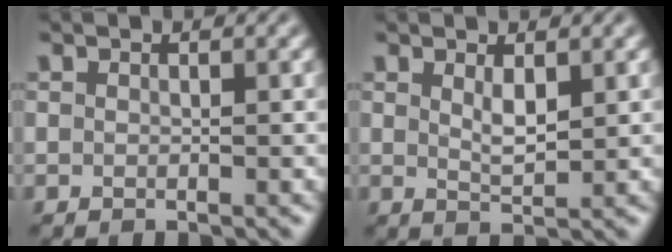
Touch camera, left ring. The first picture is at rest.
{"total": 1.6, "force": [0.5, 0.5, 1.4], "torque": [-0.026, -0.005, 0.014]}